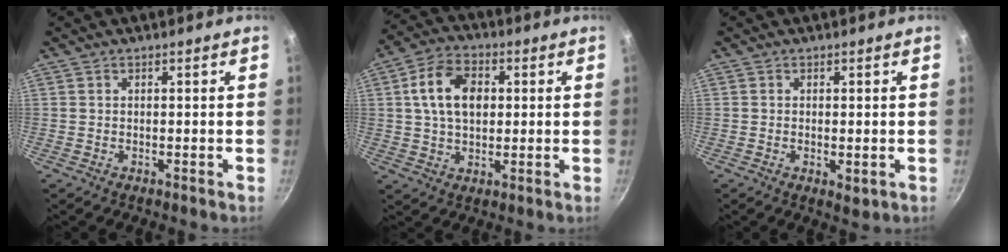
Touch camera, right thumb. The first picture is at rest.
{"total": 11.2, "force": [2.0, 7.6, 8.0], "torque": [-0.123, 0.012, 0.026]}
{"total": 2.5, "force": [-0.4, 1.1, 2.2], "torque": [-0.034, -0.009, -0.005]}